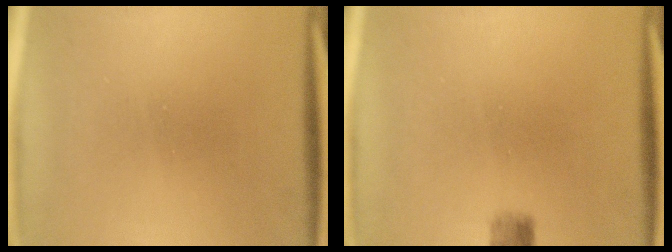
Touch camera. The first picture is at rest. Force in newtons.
{"total": 2.2}